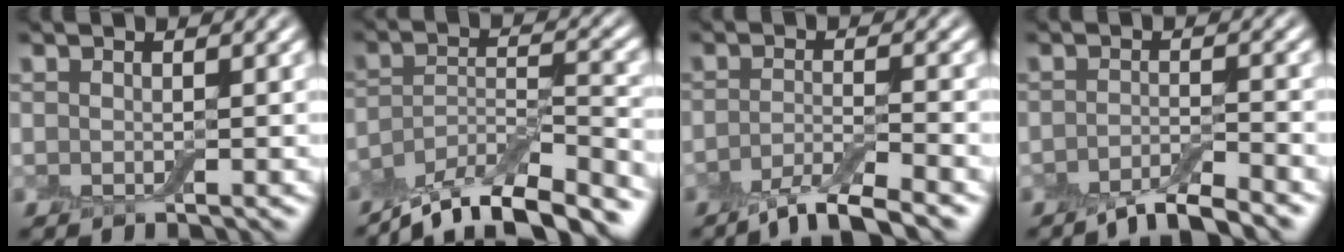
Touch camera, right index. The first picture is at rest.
{"total": 10.2, "force": [-8.8, 2.6, 4.6], "torque": [-0.078, 0.001, -0.145]}
{"total": 4.2, "force": [-3.2, 0.7, 2.7], "torque": [-0.047, -0.003, -0.065]}
{"total": 3.7, "force": [-3.0, 0.6, 2.2], "torque": [-0.030, 0.001, -0.060]}